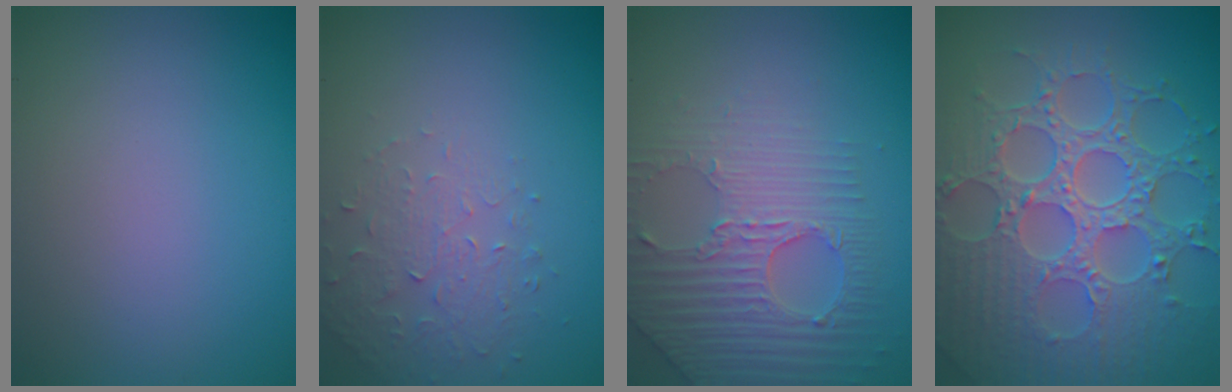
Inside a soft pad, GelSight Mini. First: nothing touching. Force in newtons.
{"total": 1.6, "press": 1.1, "slide": 1.2}
{"total": 3.8, "press": 3.7, "slide": 1.0}
{"total": 8.7, "press": 6.3, "slide": 6.0}